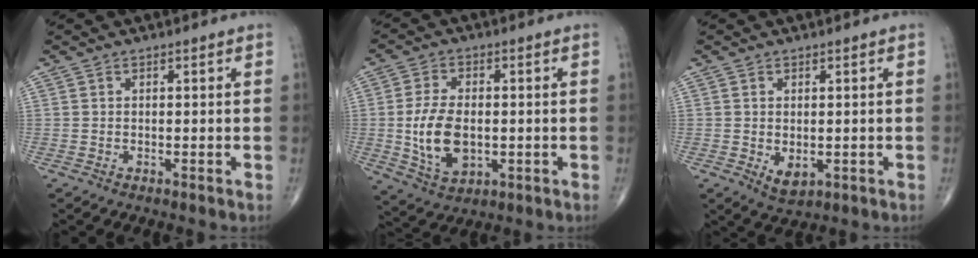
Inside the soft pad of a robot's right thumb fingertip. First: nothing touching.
{"total": 10.9, "force": [-0.9, 6.5, 8.7], "torque": [-0.158, -0.005, -0.009]}
{"total": 3.4, "force": [-0.5, 2.1, 2.7], "torque": [-0.034, -0.007, 0.003]}